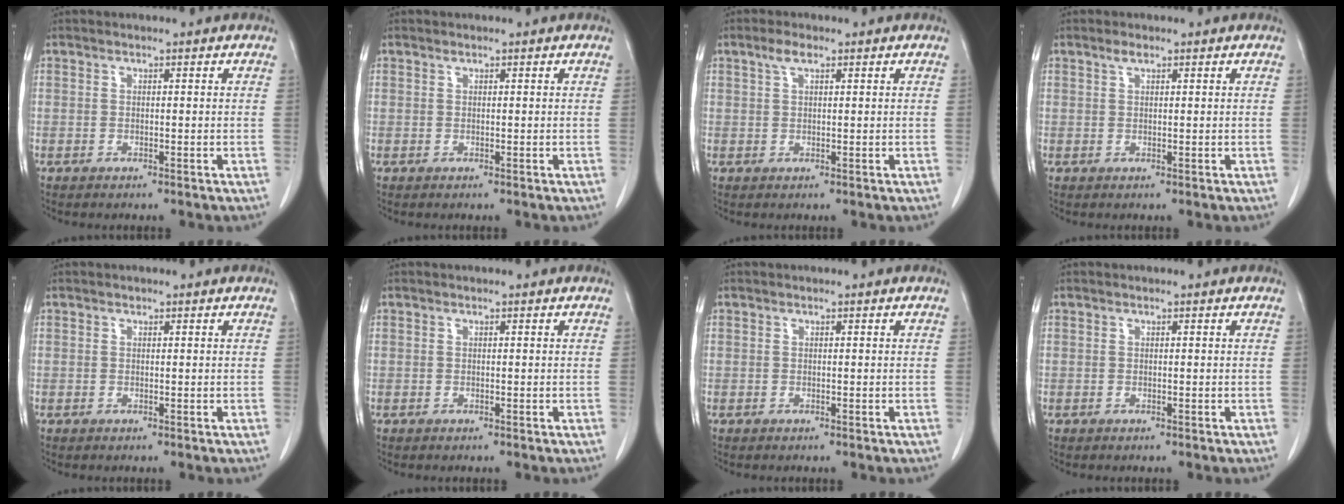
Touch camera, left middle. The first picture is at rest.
{"total": 0.0}
{"total": 2.2, "force": [1.3, 0.6, 1.6], "torque": [-0.038, 0.008, 0.028]}
{"total": 1.2, "force": [0.8, 0.3, 0.7], "torque": [-0.017, 0.002, 0.017]}
{"total": 0.0}
{"total": 0.0}
{"total": 0.0}
{"total": 0.0}